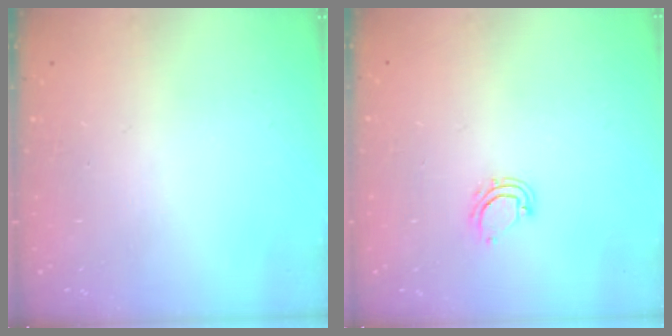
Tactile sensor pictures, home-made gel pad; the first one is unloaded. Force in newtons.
{"total": 5.4, "press": 5.4, "slide": 0.4}